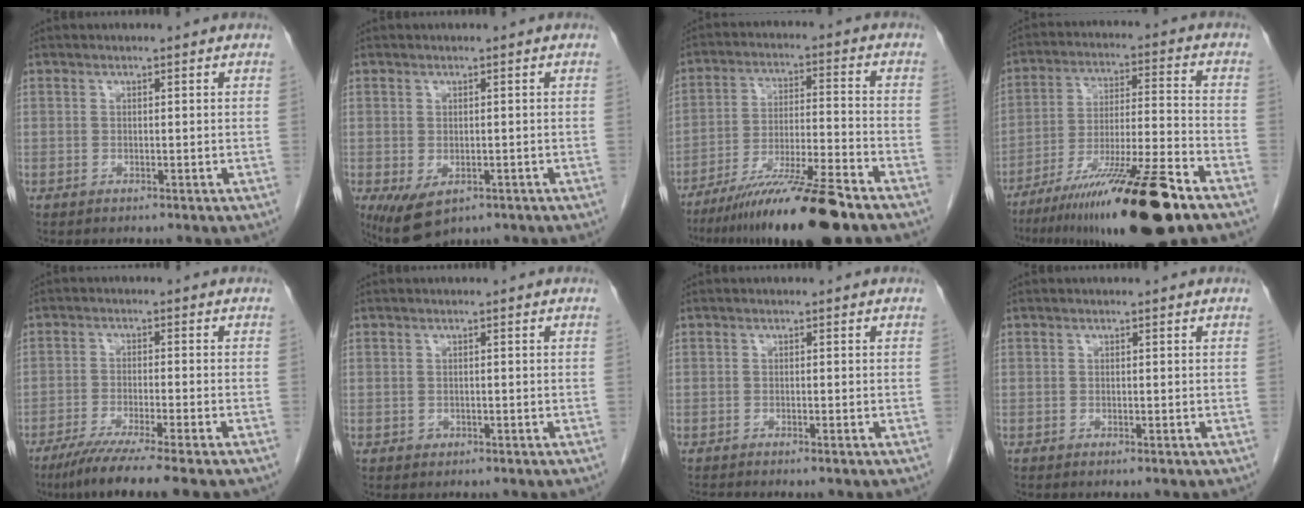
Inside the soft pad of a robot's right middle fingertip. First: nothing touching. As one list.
[{"total": 5.6, "force": [-2.5, 3.2, 3.8], "torque": [-0.064, -0.013, -0.030]}, {"total": 15.0, "force": [-11.3, -0.1, 9.8], "torque": [-0.166, -0.029, -0.195]}, {"total": 19.5, "force": [-13.1, 0.8, 14.5], "torque": [-0.217, -0.029, -0.219]}, {"total": 8.8, "force": [-6.8, -0.8, 5.5], "torque": [-0.081, -0.025, -0.108]}, {"total": 0.6, "force": [-0.2, 0.5, 0.1], "torque": [-0.004, 0.002, -0.003]}, {"total": 1.3, "force": [-1.1, -0.4, 0.5], "torque": [-0.014, 0.000, -0.021]}, {"total": 0.0}]